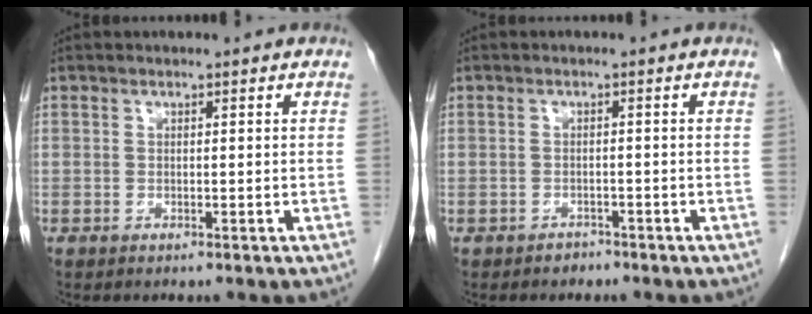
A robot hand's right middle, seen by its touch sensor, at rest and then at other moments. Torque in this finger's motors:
{"motor_torque": [0.15, -0.26, -0.01, 0.00]}